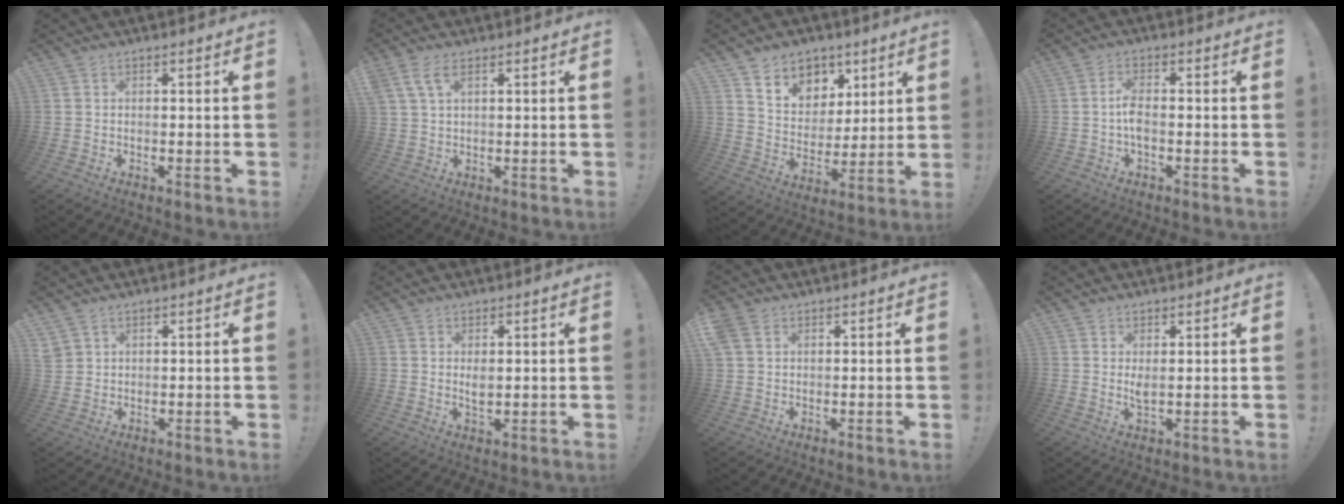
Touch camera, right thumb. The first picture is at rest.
{"total": 5.8, "force": [2.8, 2.9, 4.1], "torque": [-0.086, -0.004, 0.053]}
{"total": 10.3, "force": [6.2, 8.0, 2.2], "torque": [-0.031, -0.047, 0.125]}
{"total": 4.9, "force": [-0.9, 2.1, 4.3], "torque": [-0.094, 0.004, -0.017]}
{"total": 3.4, "force": [2.4, 2.3, 1.0], "torque": [-0.021, -0.008, 0.047]}
{"total": 2.8, "force": [1.1, 1.7, 2.0], "torque": [-0.020, -0.011, 0.016]}
{"total": 4.6, "force": [2.3, 3.3, 2.2], "torque": [-0.059, 0.003, 0.048]}
{"total": 3.0, "force": [1.5, 1.0, 2.4], "torque": [-0.031, -0.015, 0.023]}